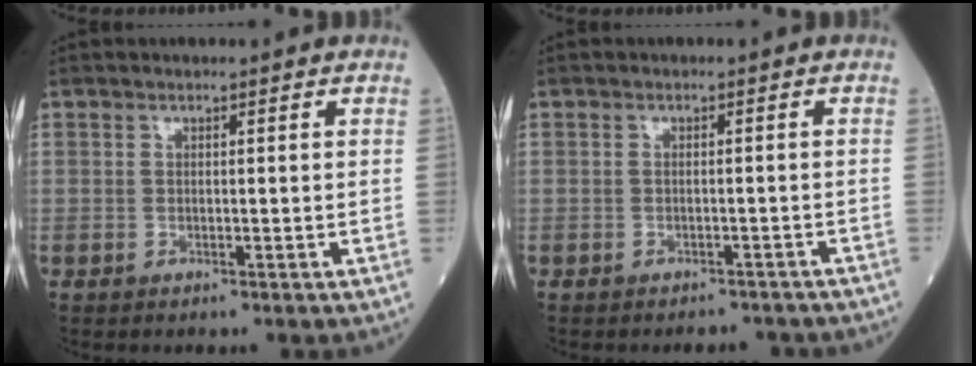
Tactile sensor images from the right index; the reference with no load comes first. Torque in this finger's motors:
{"motor_torque": [0.15, -0.48, -0.34, -0.11]}